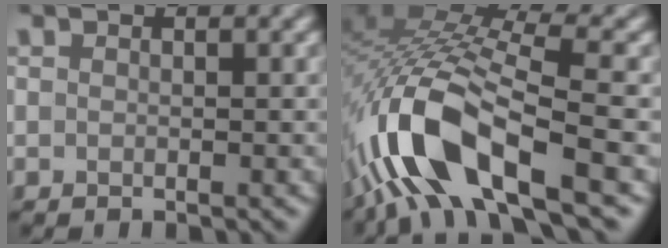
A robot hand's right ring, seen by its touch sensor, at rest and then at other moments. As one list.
[{"total": 12.2, "force": [-4.9, 4.6, 10.2], "torque": [-0.212, 0.006, -0.096]}]